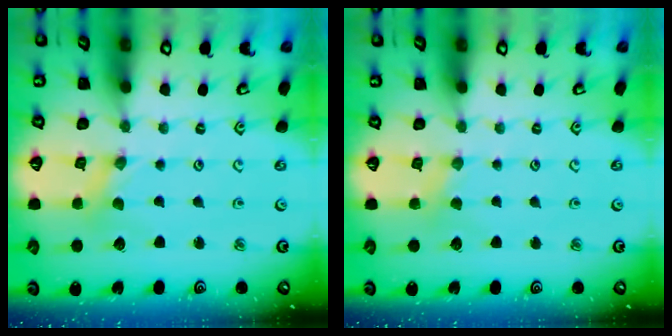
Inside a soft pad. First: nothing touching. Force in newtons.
{"total": 2.2, "press": 2.1, "slide": 0.4}